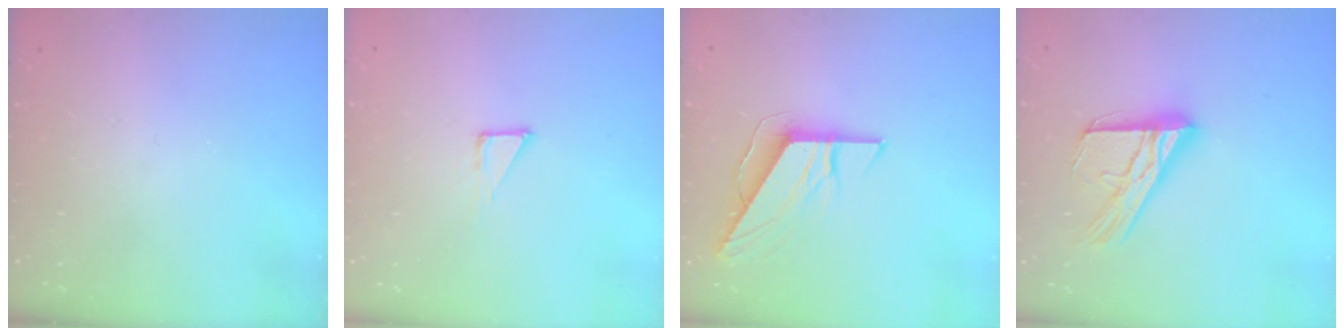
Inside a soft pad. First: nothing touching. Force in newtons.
{"total": 5.1, "press": 5.0, "slide": 0.4}
{"total": 8.3, "press": 8.3, "slide": 0.7}
{"total": 17.1, "press": 17.0, "slide": 1.7}